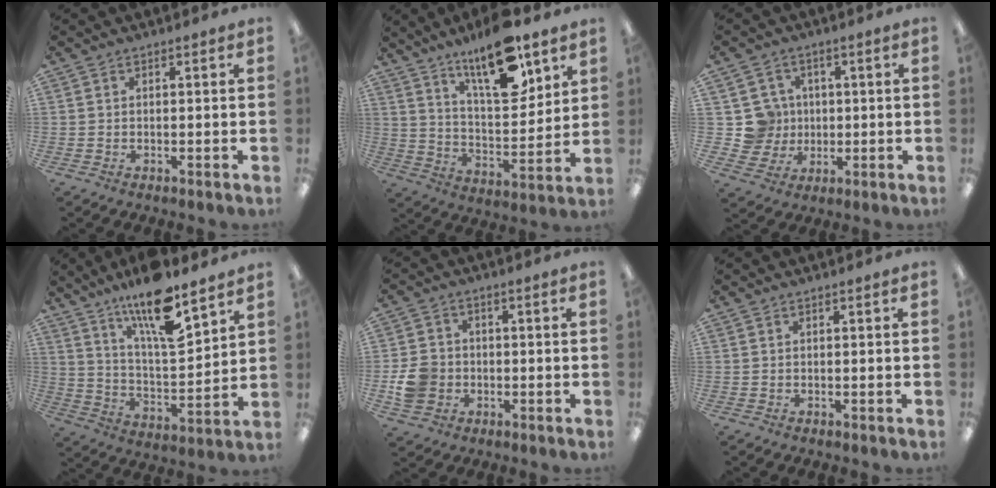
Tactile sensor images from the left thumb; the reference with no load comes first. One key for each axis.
{"total": 18.2, "fx": 12.2, "fy": 6.5, "fz": 11.8, "tx": -0.180, "ty": -0.065, "tz": 0.200}
{"total": 8.7, "fx": 1.5, "fy": 8.5, "fz": 1.0, "tx": -0.027, "ty": 0.004, "tz": 0.038}
{"total": 16.4, "fx": 12.1, "fy": 4.1, "fz": 10.3, "tx": -0.181, "ty": -0.073, "tz": 0.201}
{"total": 7.3, "fx": -1.6, "fy": 6.4, "fz": 3.1, "tx": -0.067, "ty": 0.015, "tz": -0.026}
{"total": 0.0}